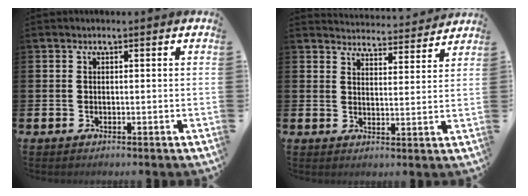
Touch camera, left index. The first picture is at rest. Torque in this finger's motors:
{"motor_torque": [0.39, -0.59, 0.14, 0.01]}